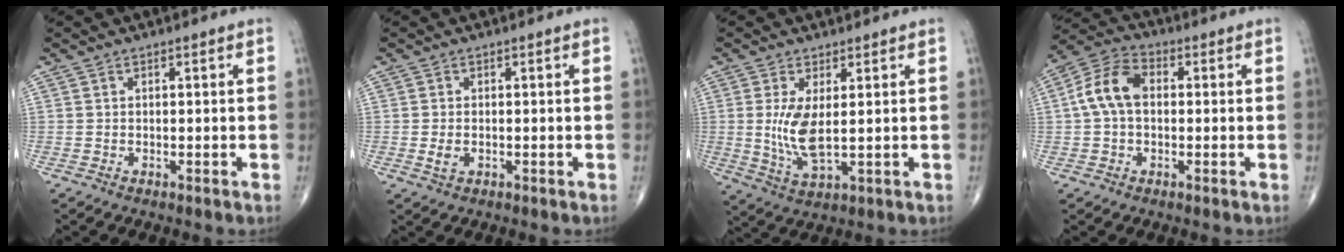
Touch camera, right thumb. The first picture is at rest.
{"total": 2.0, "force": [-0.4, 1.2, 1.6], "torque": [-0.032, -0.001, -0.007]}
{"total": 7.4, "force": [0.7, 2.6, 6.9], "torque": [-0.144, -0.020, 0.021]}
{"total": 9.0, "force": [0.6, 5.9, 6.8], "torque": [-0.134, 0.030, 0.002]}